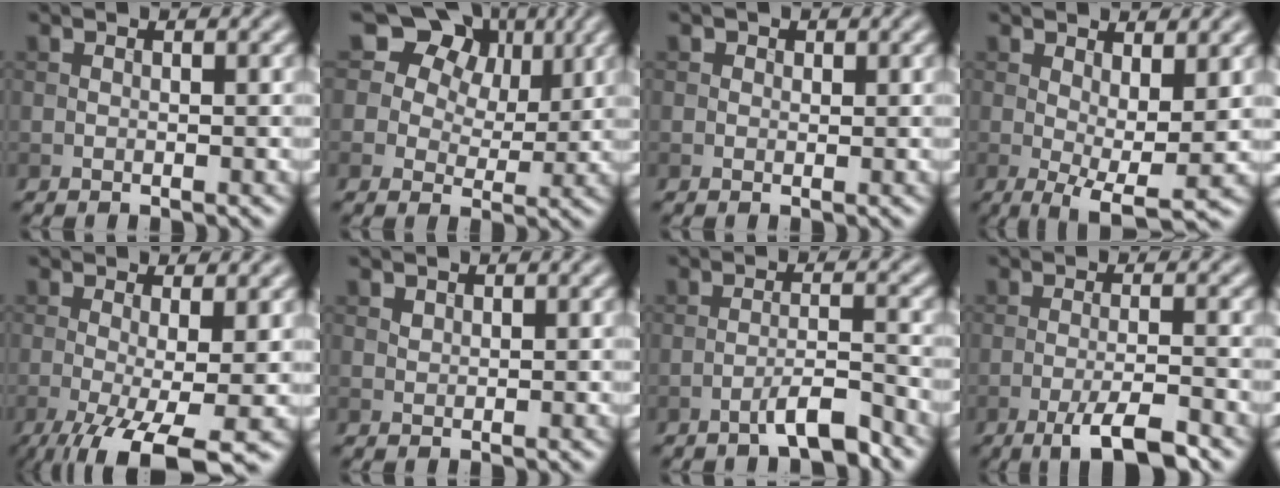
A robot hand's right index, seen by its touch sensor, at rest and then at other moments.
{"total": 10.5, "force": [5.9, 7.4, 4.7], "torque": [-0.089, 0.015, 0.096]}
{"total": 1.0, "force": [0.5, 0.8, 0.3], "torque": [-0.002, -0.002, 0.000]}
{"total": 5.3, "force": [0.6, 1.8, 5.0], "torque": [-0.086, -0.012, 0.013]}
{"total": 8.0, "force": [-3.3, 1.9, 7.1], "torque": [-0.122, -0.017, -0.051]}
{"total": 0.8, "force": [0.6, 0.5, 0.2], "torque": [-0.006, -0.001, 0.013]}
{"total": 3.2, "force": [-2.3, 0.4, 2.2], "torque": [-0.035, 0.010, -0.045]}
{"total": 4.7, "force": [-2.8, 0.8, 3.8], "torque": [-0.064, 0.000, -0.050]}